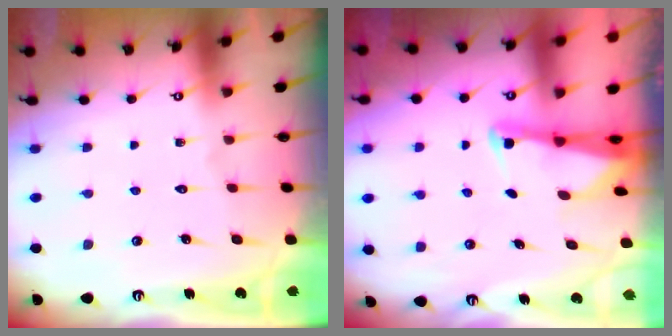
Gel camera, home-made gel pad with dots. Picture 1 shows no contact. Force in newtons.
{"total": 2.6, "press": 2.6, "slide": 0.3}